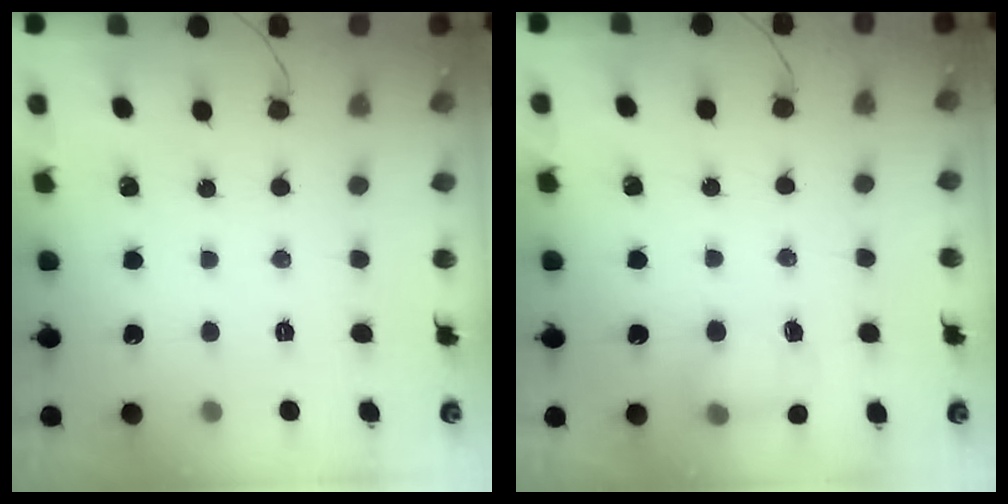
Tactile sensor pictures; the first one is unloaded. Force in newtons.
{"total": 5.1, "press": 5.0, "slide": 0.8}